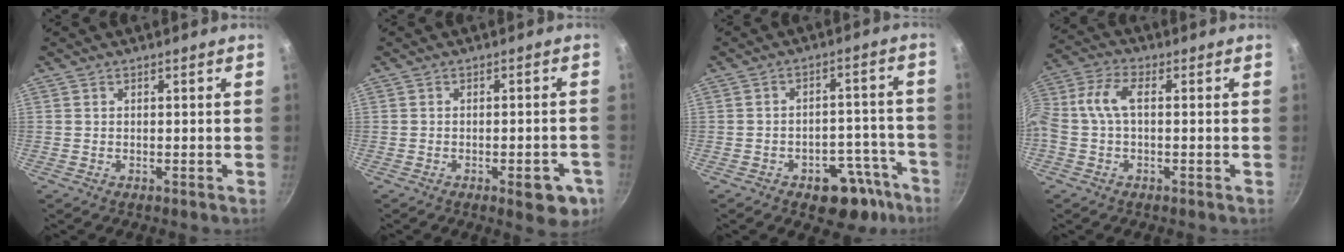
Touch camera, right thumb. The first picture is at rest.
{"total": 6.2, "force": [-3.0, 2.4, 4.9], "torque": [-0.043, 0.013, -0.033]}
{"total": 10.9, "force": [-6.7, 6.0, 6.1], "torque": [-0.047, 0.061, -0.087]}
{"total": 10.1, "force": [0.5, 5.4, 8.5], "torque": [-0.199, 0.029, 0.006]}